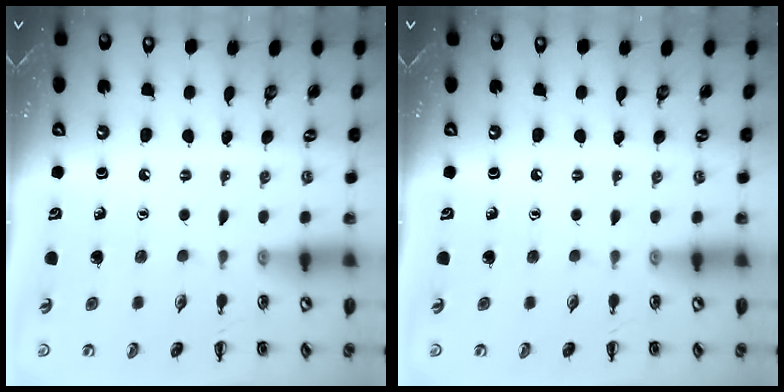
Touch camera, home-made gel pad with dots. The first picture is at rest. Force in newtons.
{"total": 0.0}